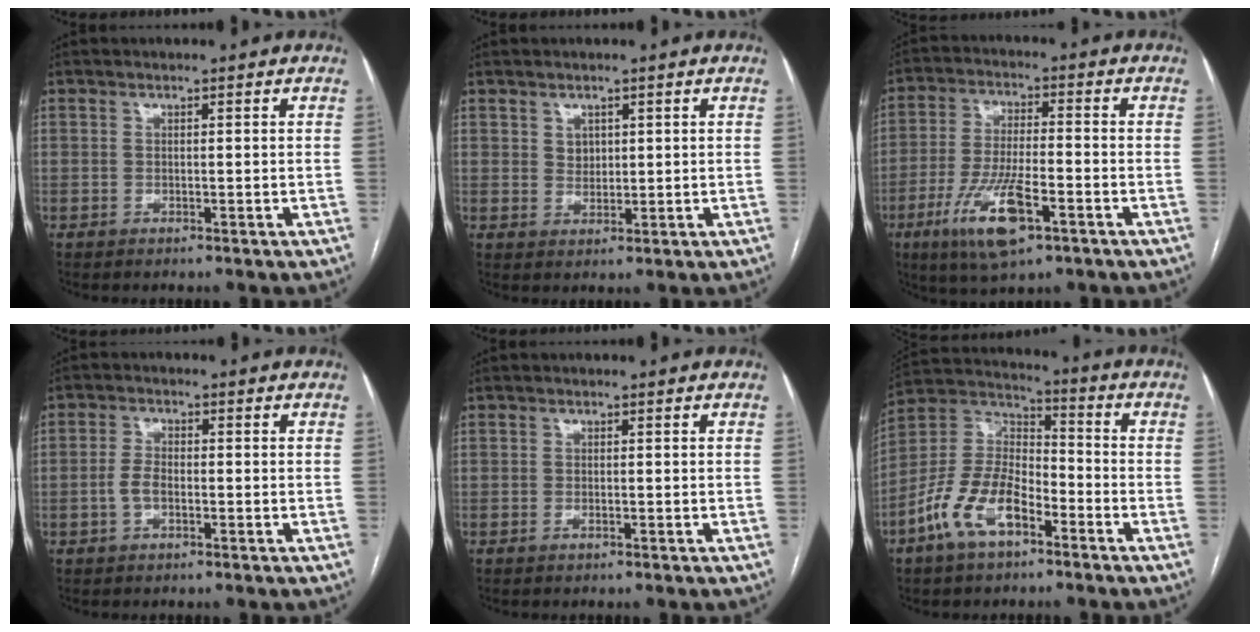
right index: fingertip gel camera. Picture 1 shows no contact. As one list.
[{"total": 2.1, "force": [1.0, 1.6, 1.0], "torque": [-0.017, -0.003, 0.021]}, {"total": 11.8, "force": [-5.7, 2.8, 10.0], "torque": [-0.203, -0.016, -0.096]}, {"total": 3.0, "force": [-0.8, 1.5, 2.5], "torque": [-0.055, 0.006, -0.017]}, {"total": 0.8, "force": [-0.4, 0.3, 0.6], "torque": [-0.013, -0.001, -0.004]}, {"total": 12.6, "force": [-6.7, 5.8, 9.0], "torque": [-0.194, 0.015, -0.127]}]